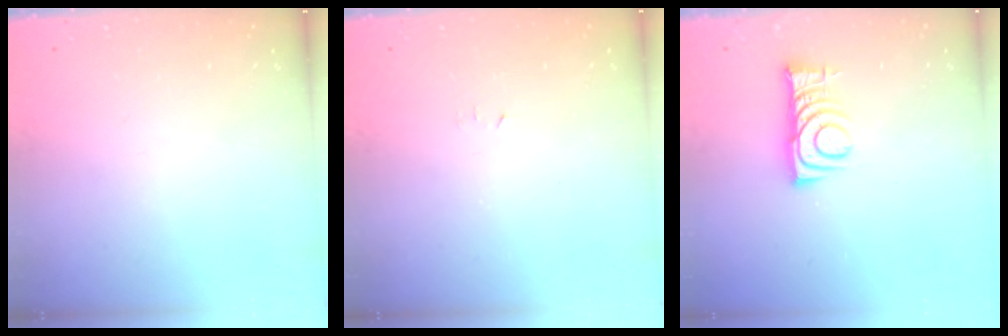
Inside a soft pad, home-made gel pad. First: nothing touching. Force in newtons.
{"total": 2.4, "press": 2.4, "slide": 0.4}
{"total": 8.3, "press": 8.3, "slide": 0.8}